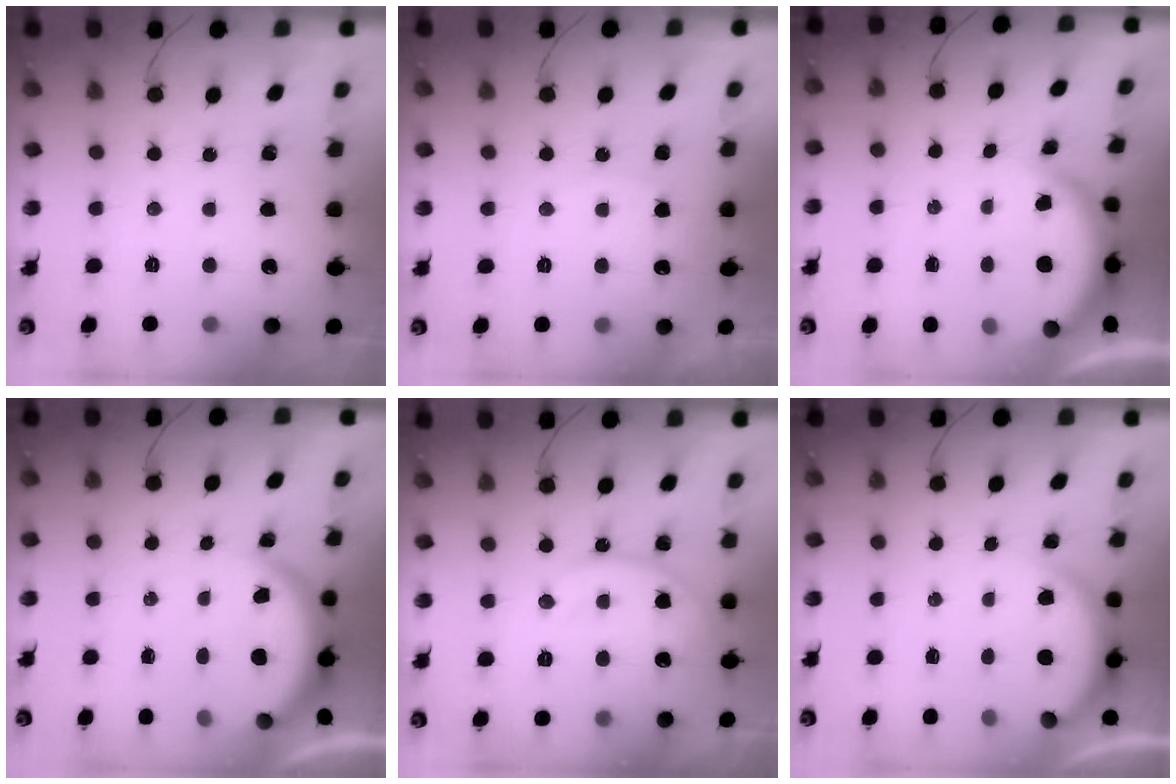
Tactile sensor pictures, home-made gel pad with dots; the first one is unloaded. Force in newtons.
{"total": 4.7, "press": 4.7, "slide": 0.4}
{"total": 4.7, "press": 4.7, "slide": 0.7}
{"total": 3.8, "press": 3.8, "slide": 0.2}
{"total": 12.4, "press": 12.4, "slide": 1.0}
{"total": 2.9, "press": 2.8, "slide": 0.5}